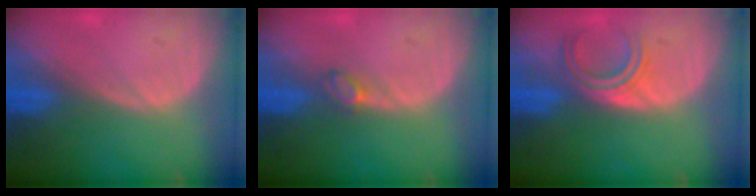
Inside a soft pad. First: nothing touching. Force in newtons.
{"total": 1.6, "press": 1.6, "slide": 0.2}
{"total": 4.4, "press": 4.1, "slide": 1.6}